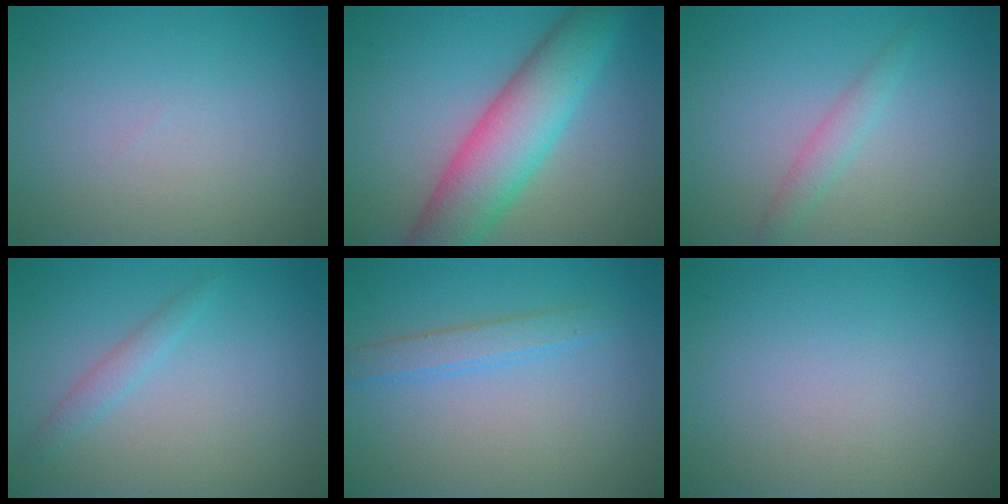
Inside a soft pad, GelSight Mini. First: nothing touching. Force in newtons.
{"total": 8.1, "press": 8.1, "slide": 0.1}
{"total": 1.5, "press": 1.5, "slide": 0.0}
{"total": 1.3, "press": 1.3, "slide": 0.0}
{"total": 1.9, "press": 1.9, "slide": 0.1}
{"total": 0.0}